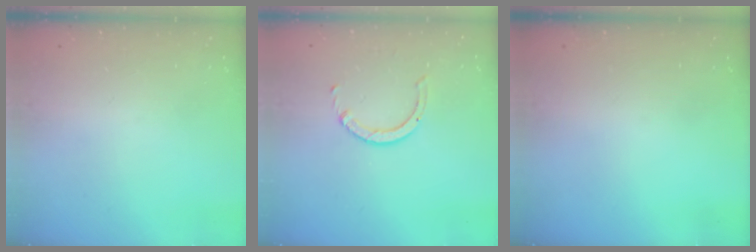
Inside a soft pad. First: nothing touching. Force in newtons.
{"total": 2.3, "press": 2.3, "slide": 0.3}
{"total": 0.0}